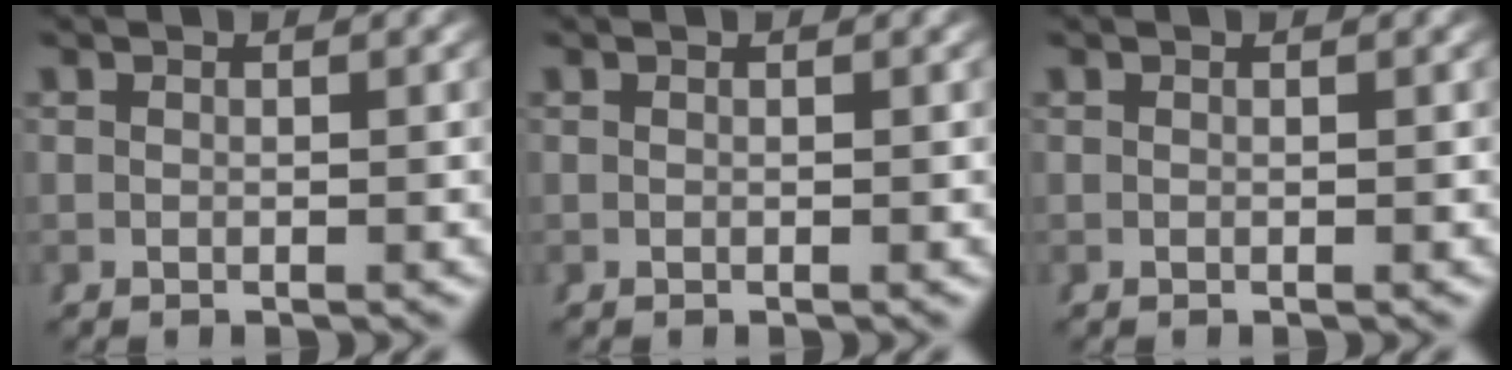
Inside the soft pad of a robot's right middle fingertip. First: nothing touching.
{"total": 0.0}
{"total": 0.0}